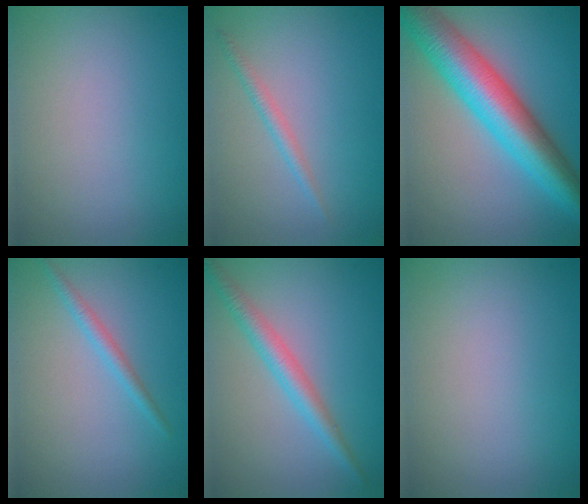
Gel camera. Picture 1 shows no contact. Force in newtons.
{"total": 1.4, "press": 1.4, "slide": 0.0}
{"total": 10.2, "press": 10.2, "slide": 0.1}
{"total": 1.4, "press": 1.4, "slide": 0.1}
{"total": 2.9, "press": 2.9, "slide": 0.1}
{"total": 0.0}